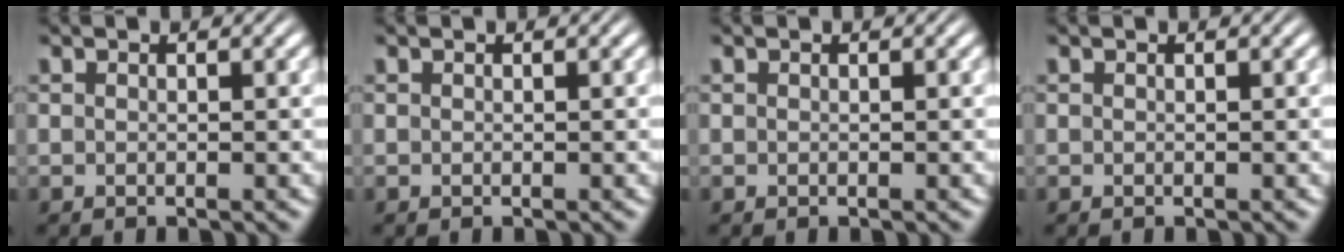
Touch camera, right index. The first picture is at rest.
{"total": 0.0}
{"total": 0.0}
{"total": 0.0}